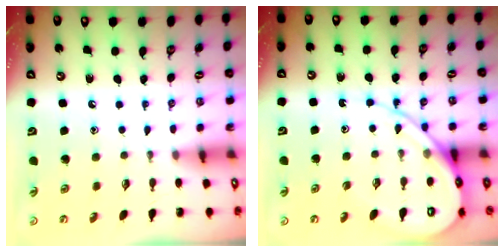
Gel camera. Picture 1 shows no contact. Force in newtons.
{"total": 11.5, "press": 11.5, "slide": 1.2}